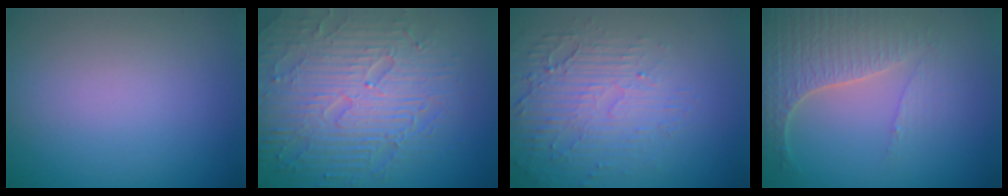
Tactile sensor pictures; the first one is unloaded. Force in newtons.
{"total": 8.7, "press": 6.2, "slide": 6.1}
{"total": 5.7, "press": 3.3, "slide": 4.7}
{"total": 4.2, "press": 4.0, "slide": 1.3}